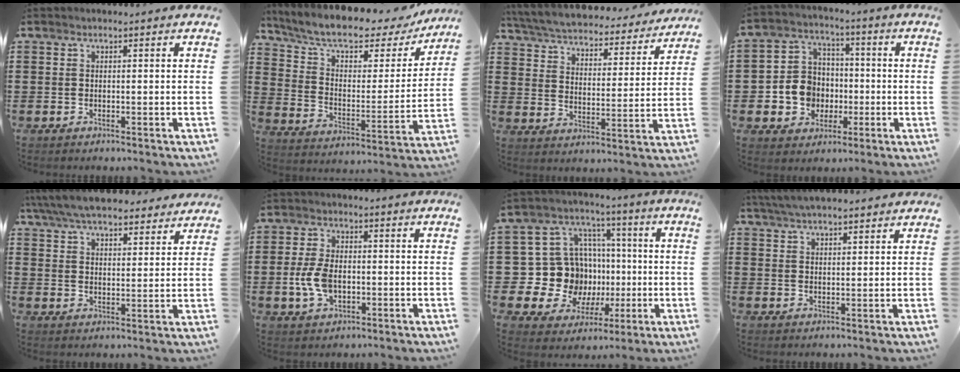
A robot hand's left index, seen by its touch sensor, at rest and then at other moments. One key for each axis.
{"total": 7.9, "fx": 6.3, "fy": 2.1, "fz": 4.2, "tx": -0.101, "ty": -0.041, "tz": 0.104}
{"total": 4.5, "fx": 4.4, "fy": 0.3, "fz": 0.8, "tx": -0.040, "ty": -0.033, "tz": 0.071}
{"total": 8.3, "fx": -1.1, "fy": 7.7, "fz": 2.8, "tx": -0.093, "ty": 0.018, "tz": -0.017}
{"total": 7.1, "fx": 6.6, "fy": 1.4, "fz": 2.2, "tx": -0.069, "ty": -0.022, "tz": 0.121}
{"total": 6.5, "fx": -0.8, "fy": 3.9, "fz": 5.1, "tx": -0.126, "ty": -0.002, "tz": -0.021}
{"total": 13.8, "fx": -0.7, "fy": 13.0, "fz": 4.6, "tx": -0.127, "ty": -0.008, "tz": 0.009}
{"total": 4.3, "fx": 4.1, "fy": 0.2, "fz": 1.4, "tx": -0.039, "ty": -0.007, "tz": 0.075}